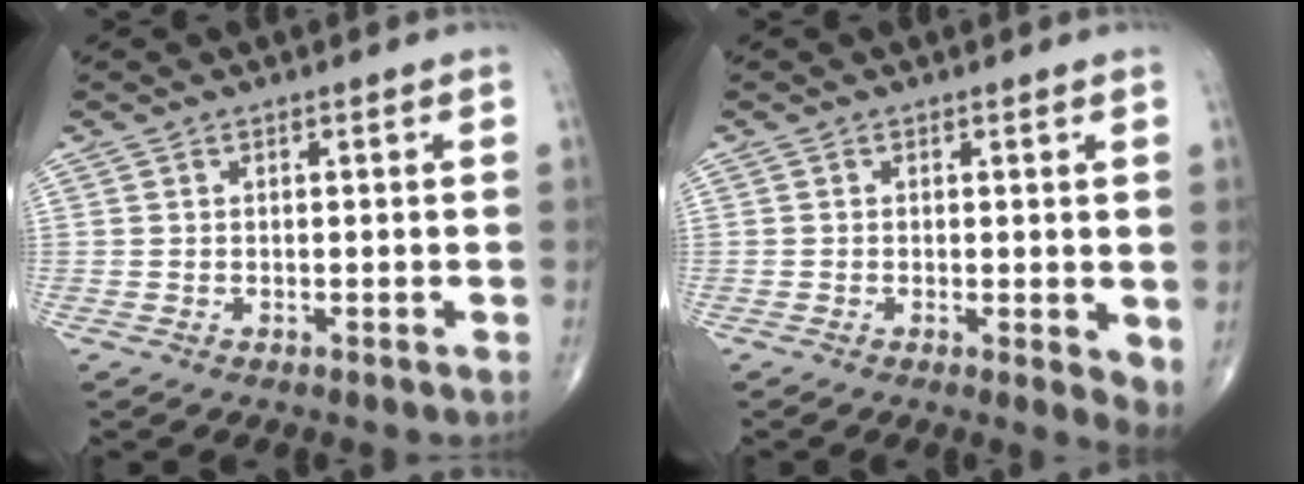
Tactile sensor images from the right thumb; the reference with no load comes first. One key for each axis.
{"total": 3.6, "fx": 0.0, "fy": 1.2, "fz": 3.3, "tx": -0.045, "ty": -0.010, "tz": -0.003}